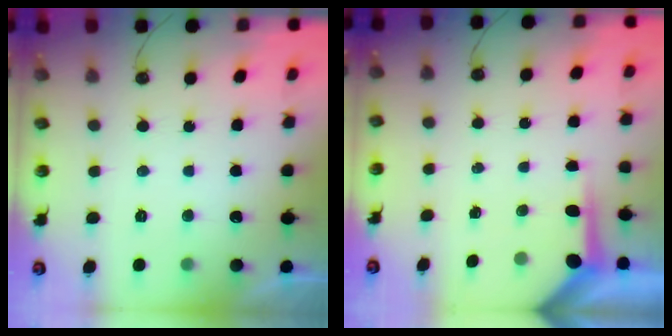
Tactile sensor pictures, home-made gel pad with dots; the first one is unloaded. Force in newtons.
{"total": 3.9, "press": 3.9, "slide": 0.5}